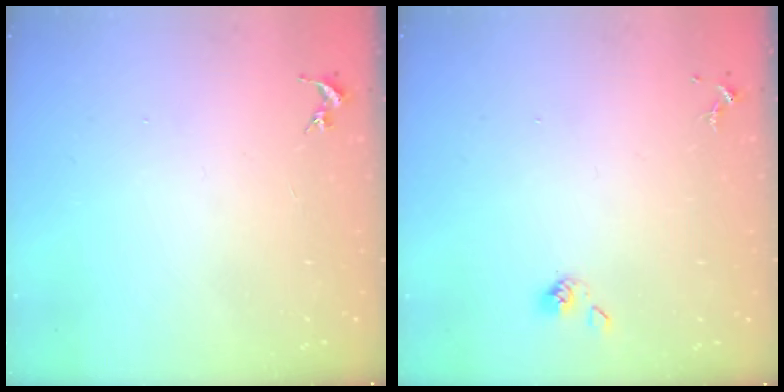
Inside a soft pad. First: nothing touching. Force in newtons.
{"total": 3.6, "press": 3.4, "slide": 1.3}